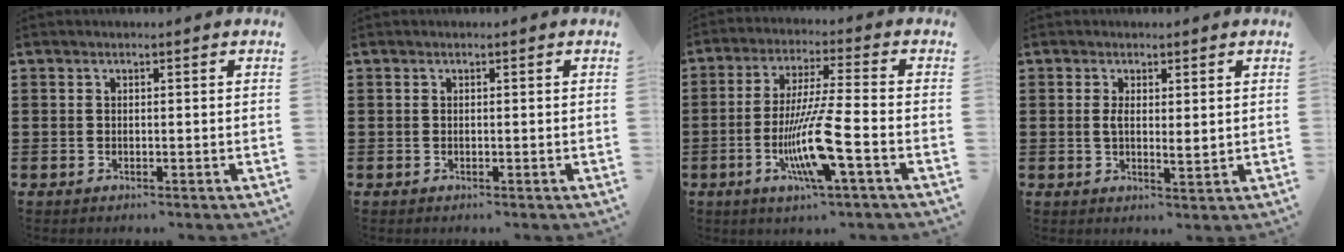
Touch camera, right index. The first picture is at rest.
{"total": 0.0}
{"total": 11.3, "force": [-3.9, 0.8, 10.6], "torque": [-0.215, -0.017, -0.077]}
{"total": 2.4, "force": [0.6, 0.6, 2.2], "torque": [-0.035, -0.004, 0.010]}